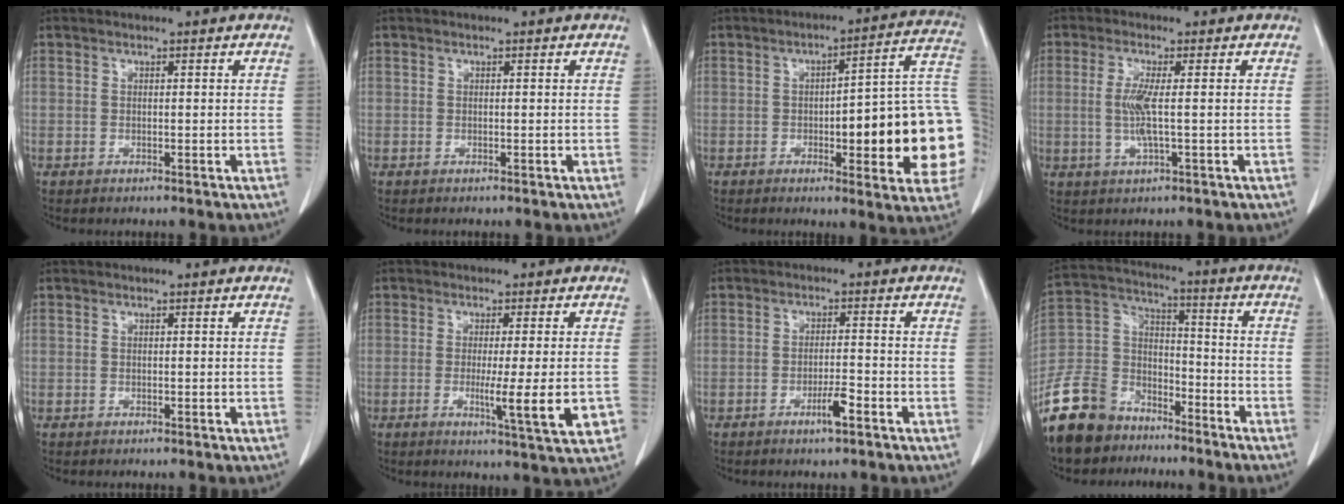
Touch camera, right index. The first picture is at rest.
{"total": 0.0}
{"total": 19.8, "force": [-2.8, 3.5, 19.3], "torque": [-0.173, 0.031, -0.025]}
{"total": 4.3, "force": [-0.1, 0.2, 4.3], "torque": [-0.091, -0.005, -0.003]}
{"total": 0.0}
{"total": 8.1, "force": [-1.9, 0.1, 7.9], "torque": [-0.105, -0.018, -0.028]}
{"total": 3.5, "force": [-2.0, 0.2, 2.8], "torque": [-0.050, -0.002, -0.036]}
{"total": 16.2, "force": [-12.5, 8.9, 5.2], "torque": [-0.129, 0.025, -0.228]}